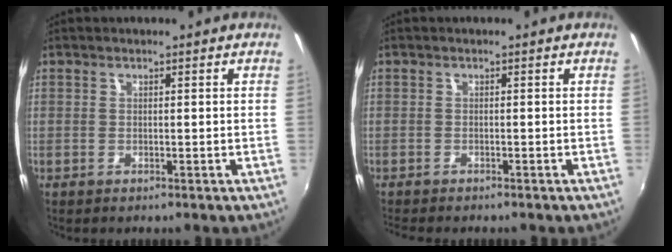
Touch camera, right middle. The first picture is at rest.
{"total": 3.2, "force": [-2.9, 0.6, 1.2], "torque": [-0.031, -0.022, -0.049]}